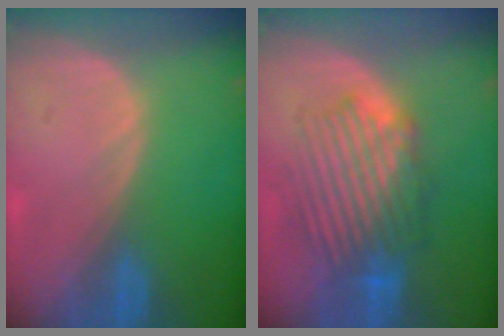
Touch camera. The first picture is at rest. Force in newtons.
{"total": 8.8, "press": 8.5, "slide": 2.2}